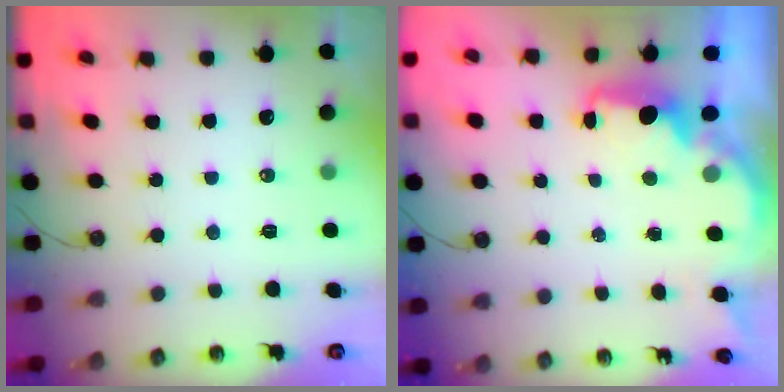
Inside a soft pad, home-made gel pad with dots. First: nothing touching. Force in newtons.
{"total": 3.3, "press": 3.3, "slide": 0.6}